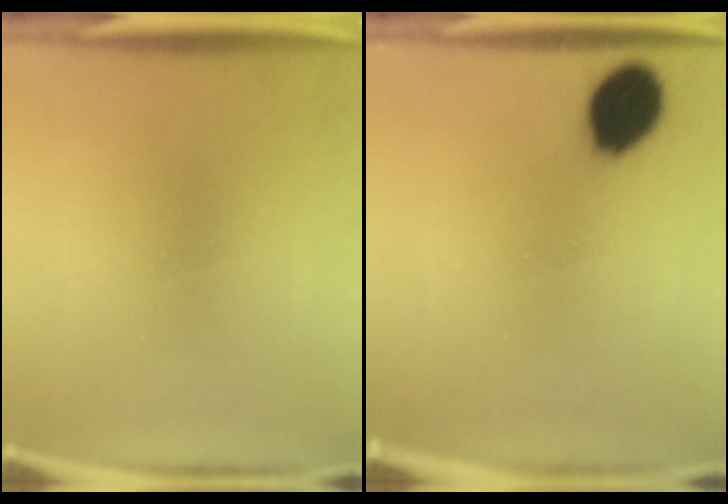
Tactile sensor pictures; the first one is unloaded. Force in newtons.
{"total": 11.8}